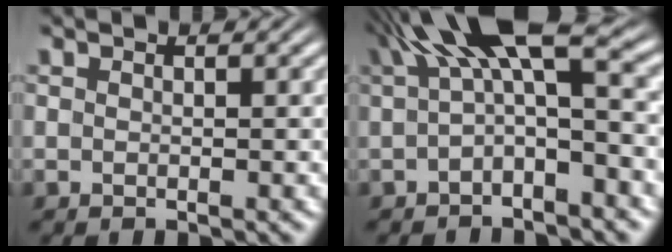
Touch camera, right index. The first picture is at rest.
{"total": 5.8, "force": [1.8, 2.4, 5.0], "torque": [-0.092, 0.014, 0.028]}